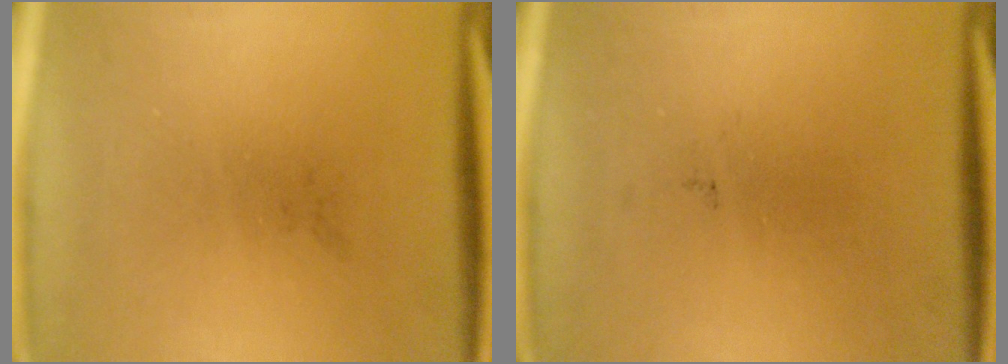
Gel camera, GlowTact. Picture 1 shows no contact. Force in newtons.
{"total": 0.0}